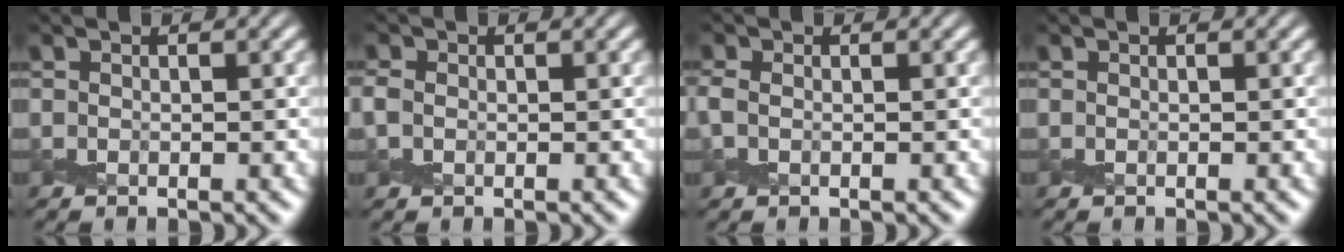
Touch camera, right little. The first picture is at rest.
{"total": 1.6, "force": [0.0, 1.4, 0.8], "torque": [-0.021, 0.000, -0.002]}
{"total": 1.4, "force": [0.0, 1.1, 0.9], "torque": [-0.025, 0.000, -0.003]}
{"total": 0.0}